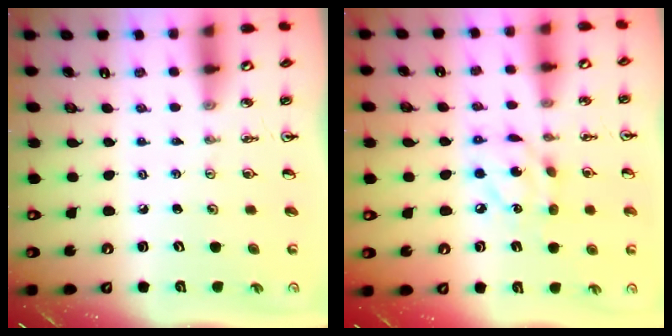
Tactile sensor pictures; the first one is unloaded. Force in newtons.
{"total": 9.3, "press": 9.3, "slide": 0.4}